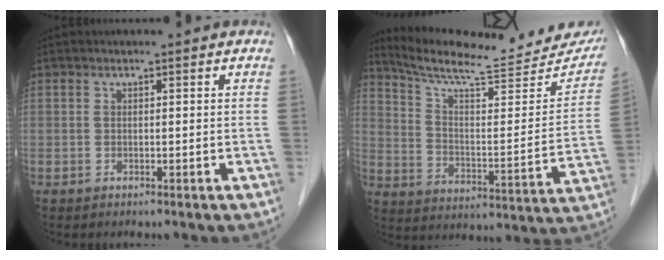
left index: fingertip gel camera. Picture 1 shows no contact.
{"total": 21.9, "force": [20.3, 3.8, 7.3], "torque": [-0.108, -0.039, 0.278]}